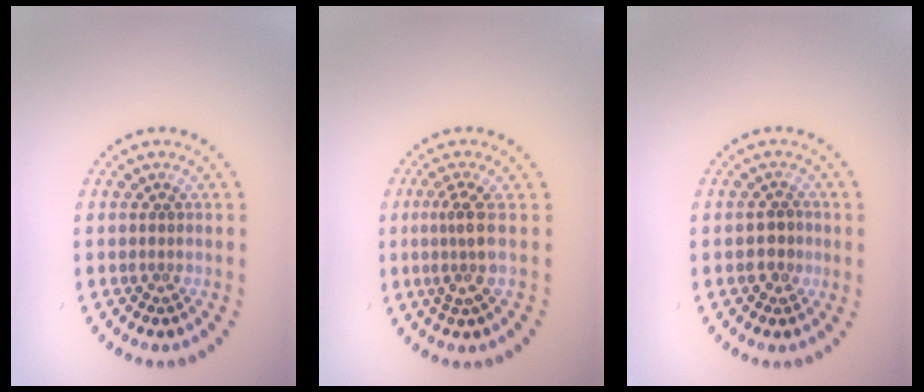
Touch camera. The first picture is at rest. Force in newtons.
{"total": 2.7, "press": 2.0, "slide": 1.8}
{"total": 1.9, "press": 1.7, "slide": 0.7}